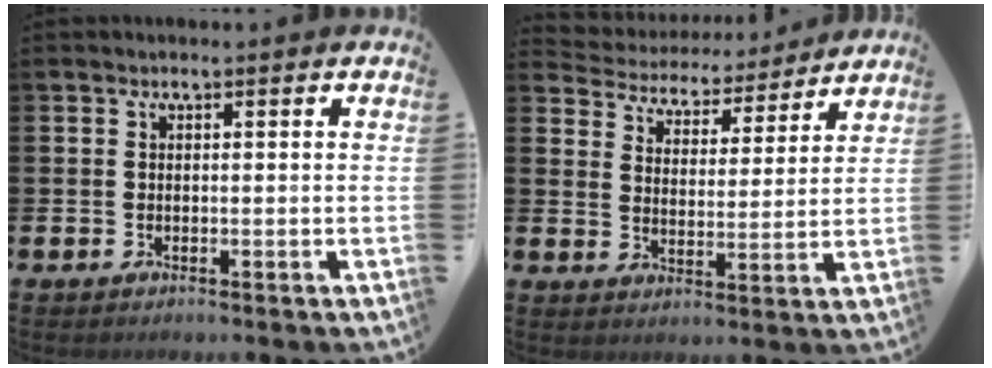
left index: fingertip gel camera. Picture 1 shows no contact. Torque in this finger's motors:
{"motor_torque": [0.84, -1.29, 0.00, -0.04]}